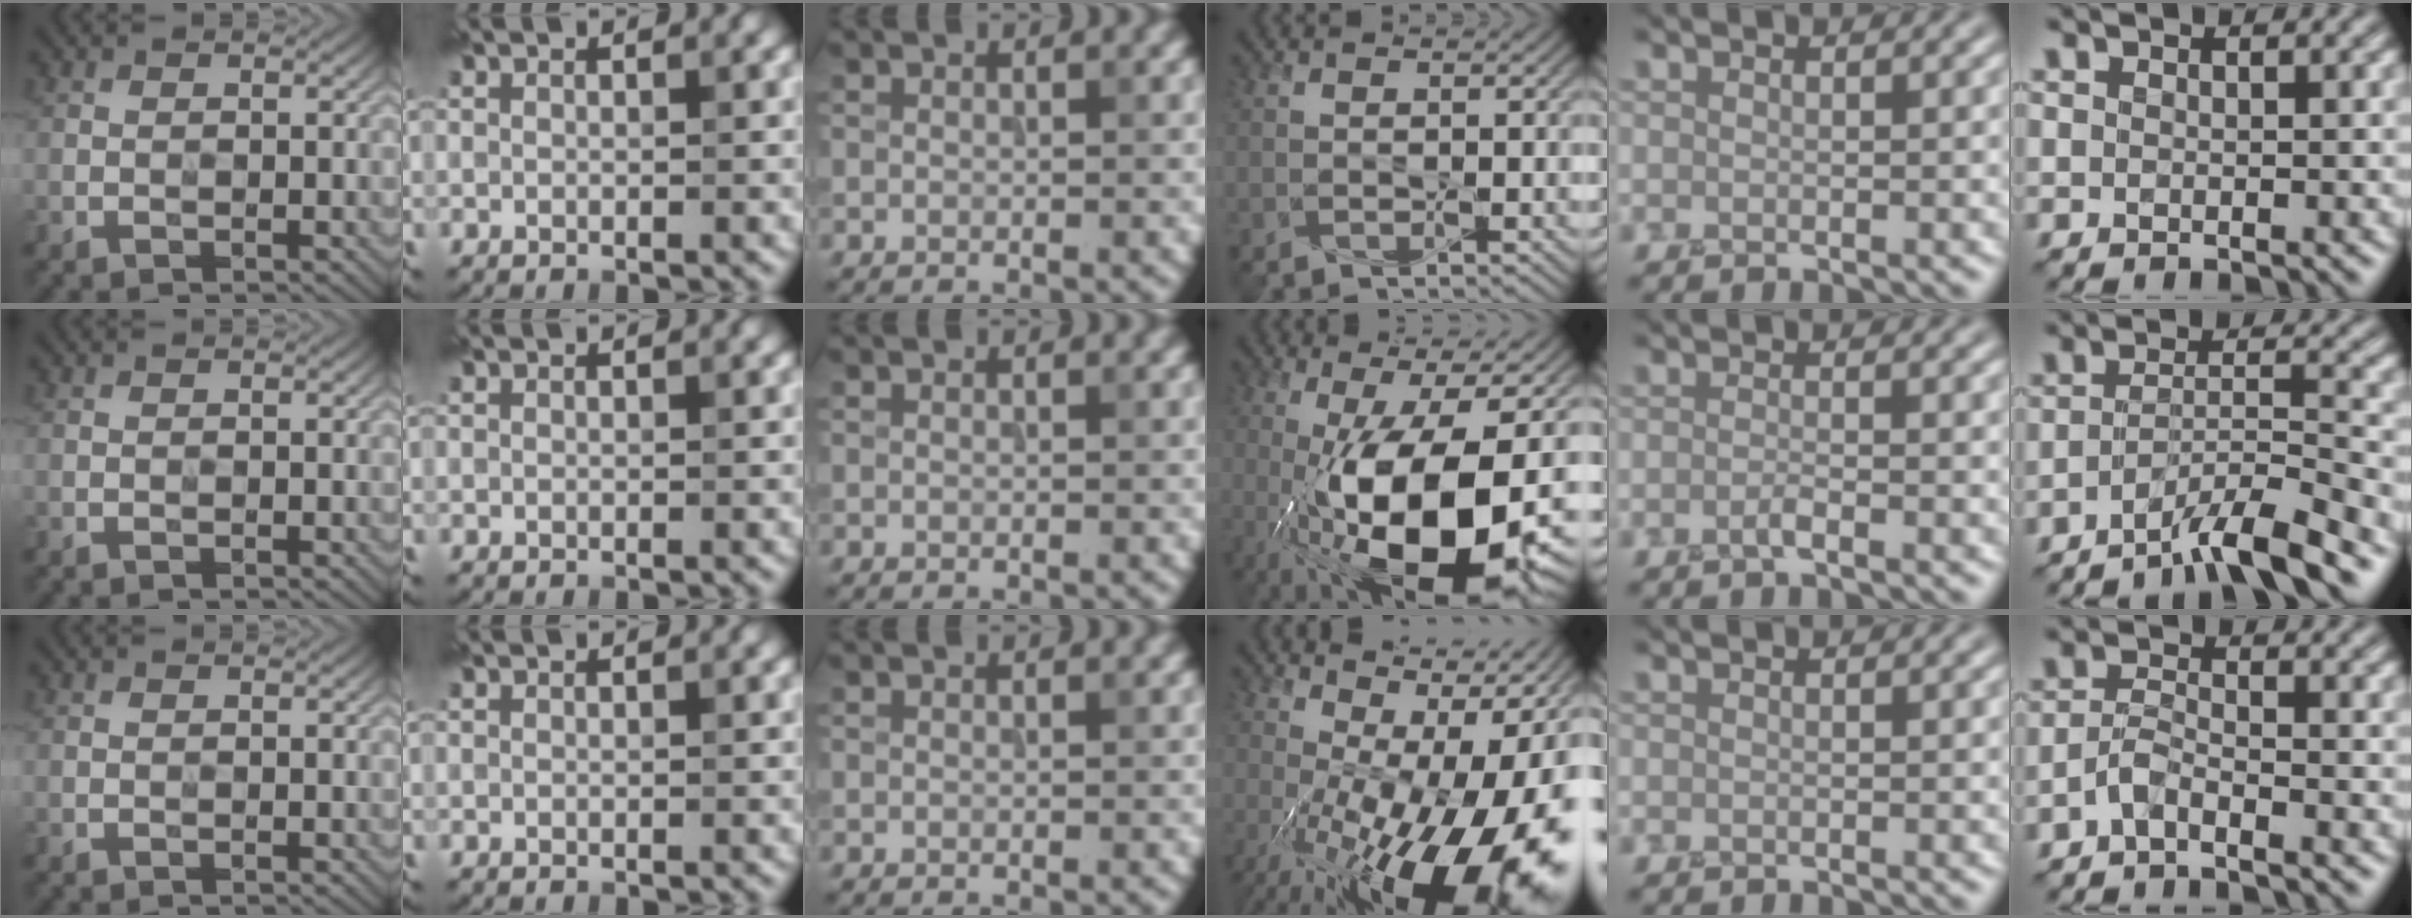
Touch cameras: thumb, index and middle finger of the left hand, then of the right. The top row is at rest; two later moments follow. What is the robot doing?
{"motion": "press", "object": "grip strengthener"}